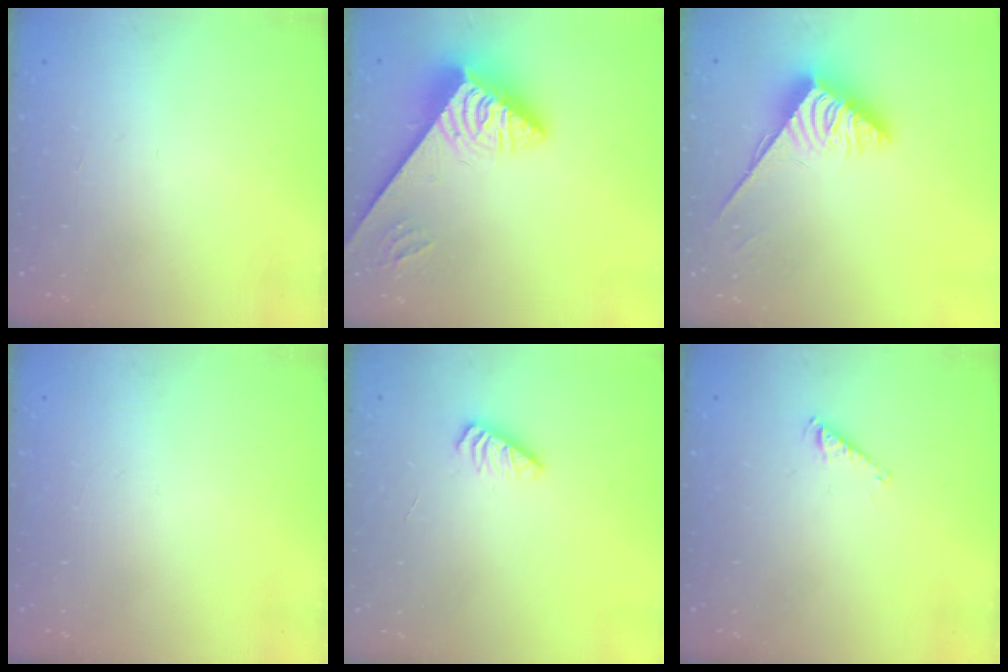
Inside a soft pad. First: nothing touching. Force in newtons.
{"total": 4.7, "press": 4.7, "slide": 0.6}
{"total": 3.9, "press": 3.8, "slide": 0.7}
{"total": 0.0}
{"total": 2.8, "press": 2.7, "slide": 0.3}
{"total": 3.3, "press": 3.2, "slide": 0.5}